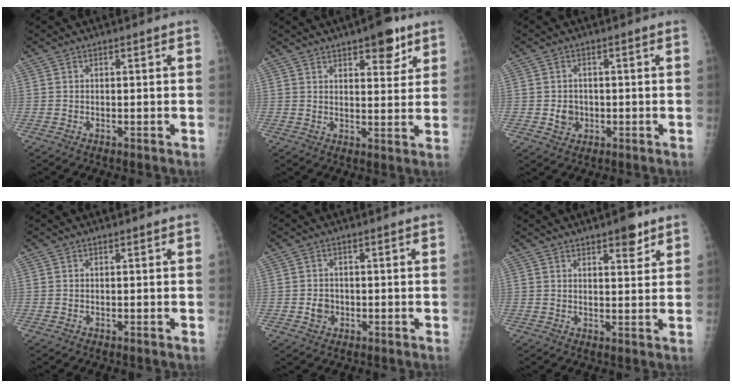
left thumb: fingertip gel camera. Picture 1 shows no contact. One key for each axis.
{"total": 7.8, "fx": 4.9, "fy": 3.0, "fz": 5.2, "tx": -0.048, "ty": -0.025, "tz": 0.065}
{"total": 3.2, "fx": -0.5, "fy": 2.9, "fz": 1.3, "tx": -0.006, "ty": 0.003, "tz": -0.003}
{"total": 0.0}
{"total": 2.5, "fx": -0.6, "fy": 2.3, "fz": 1.0, "tx": -0.006, "ty": 0.005, "tz": -0.008}
{"total": 5.1, "fx": 3.4, "fy": 1.8, "fz": 3.4, "tx": -0.032, "ty": -0.018, "tz": 0.045}